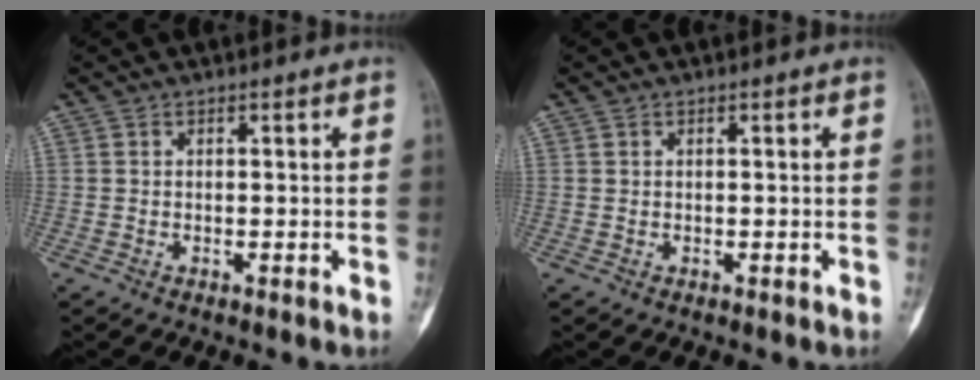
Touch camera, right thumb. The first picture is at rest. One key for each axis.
{"total": 0.0}